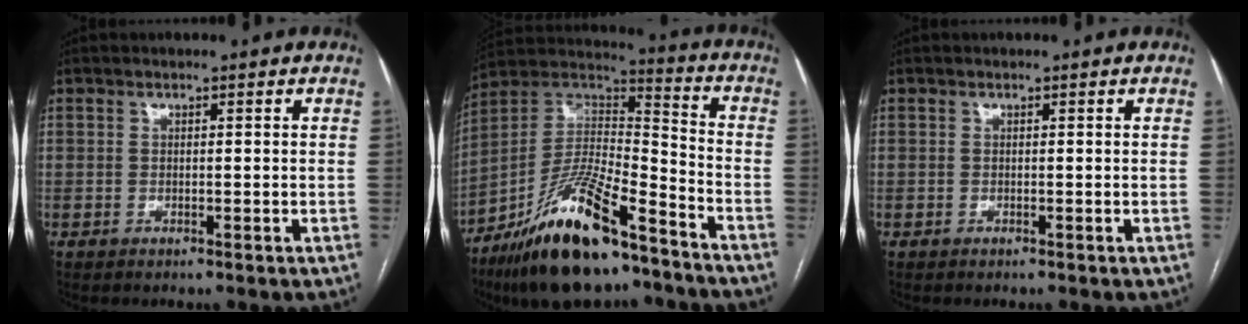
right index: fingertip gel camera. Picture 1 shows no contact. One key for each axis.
{"total": 20.6, "fx": -14.2, "fy": 4.7, "fz": 14.3, "tx": -0.267, "ty": -0.003, "tz": -0.250}
{"total": 0.0}